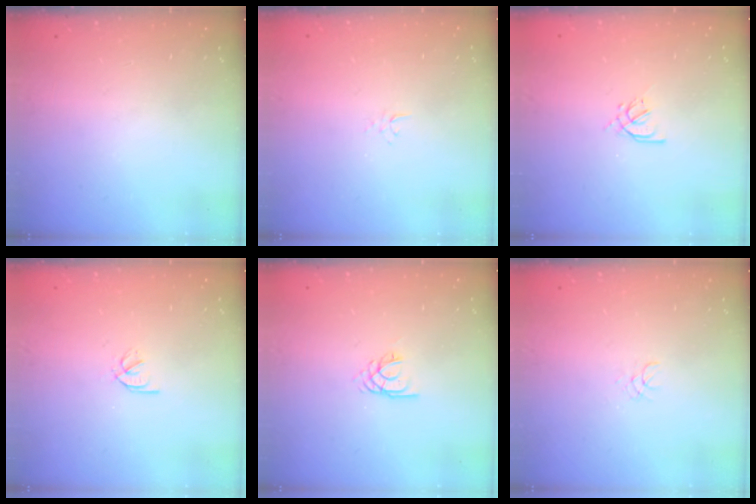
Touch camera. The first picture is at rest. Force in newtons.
{"total": 2.6, "press": 2.6, "slide": 0.3}
{"total": 2.9, "press": 2.8, "slide": 0.8}
{"total": 1.6, "press": 1.6, "slide": 0.3}
{"total": 2.2, "press": 2.2, "slide": 0.3}
{"total": 1.1, "press": 1.1, "slide": 0.1}